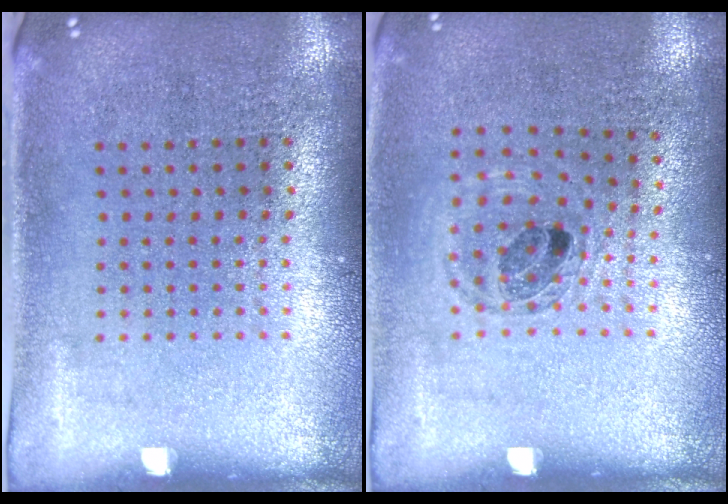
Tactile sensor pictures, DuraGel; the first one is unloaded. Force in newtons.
{"total": 0.9, "press": 0.9, "slide": 0.0}